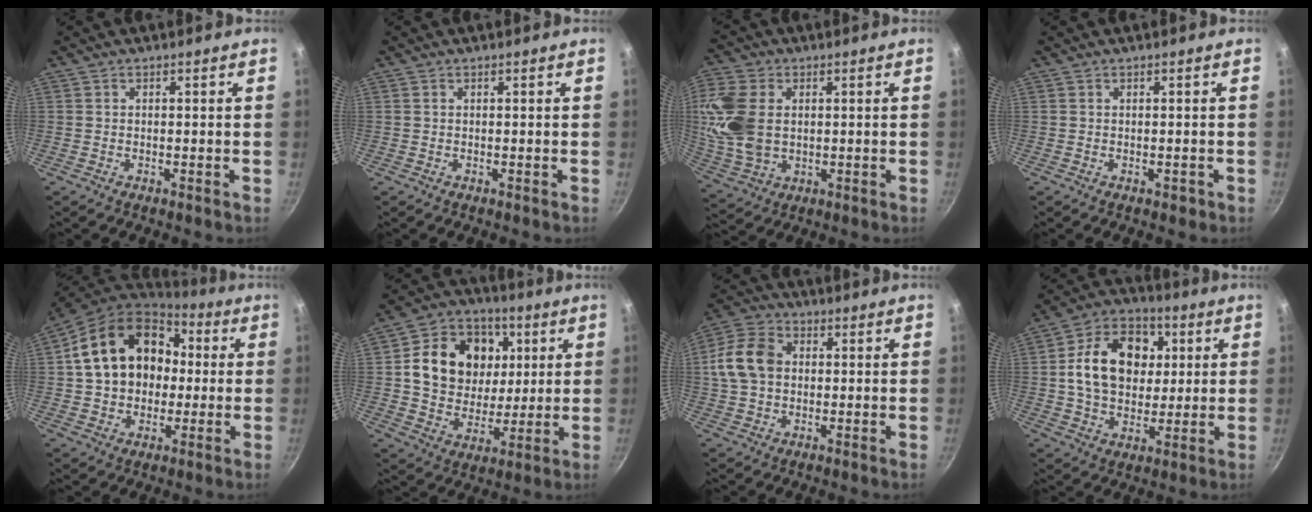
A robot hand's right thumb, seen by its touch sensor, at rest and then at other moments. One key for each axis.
{"total": 0.0}
{"total": 13.1, "fx": 1.7, "fy": 9.1, "fz": 9.3, "tx": -0.185, "ty": -0.007, "tz": 0.039}
{"total": 1.0, "fx": -0.5, "fy": 0.5, "fz": 0.7, "tx": -0.009, "ty": 0.003, "tz": -0.005}
{"total": 19.4, "fx": 2.7, "fy": 15.1, "fz": 11.9, "tx": -0.186, "ty": 0.036, "tz": 0.045}
{"total": 18.7, "fx": 4.1, "fy": 15.2, "fz": 10.1, "tx": -0.149, "ty": 0.002, "tz": 0.070}
{"total": 11.2, "fx": 1.0, "fy": 8.4, "fz": 7.3, "tx": -0.122, "ty": 0.019, "tz": 0.006}
{"total": 17.7, "fx": 3.0, "fy": 13.3, "fz": 11.4, "tx": -0.154, "ty": 0.013, "tz": 0.042}